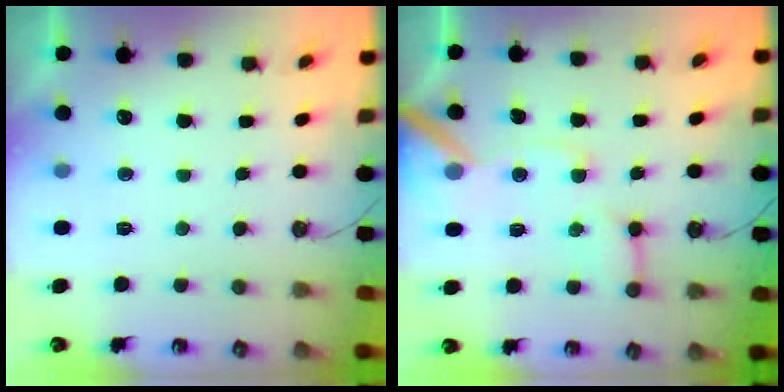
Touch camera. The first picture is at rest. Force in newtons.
{"total": 13.2, "press": 13.1, "slide": 1.9}